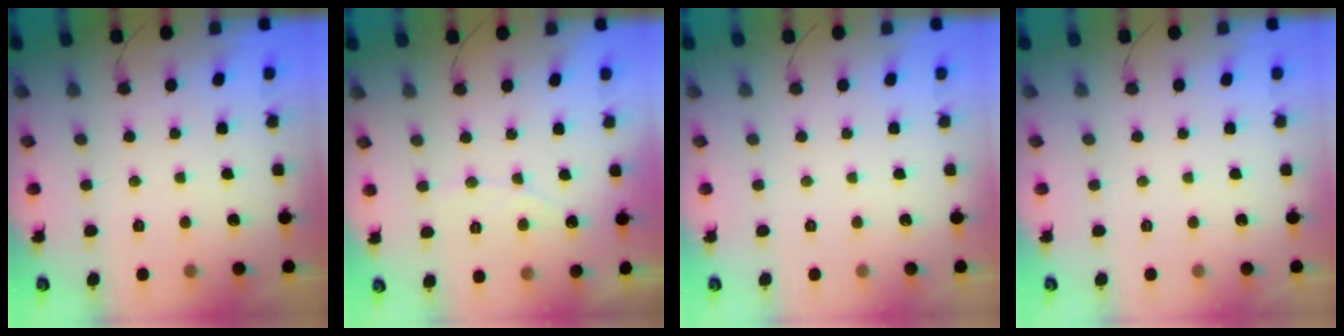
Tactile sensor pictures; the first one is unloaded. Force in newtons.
{"total": 3.8, "press": 3.8, "slide": 0.1}
{"total": 0.0}
{"total": 0.0}